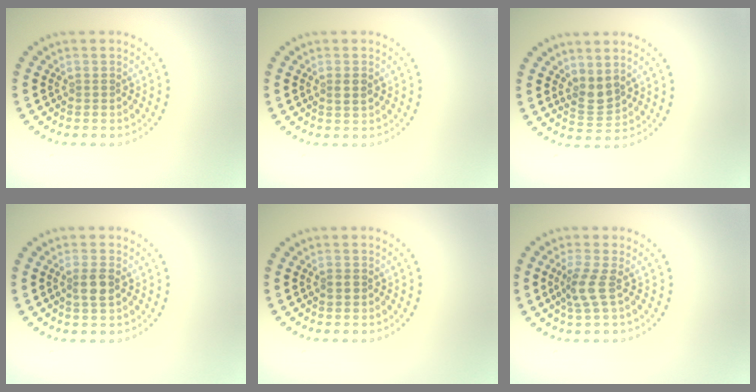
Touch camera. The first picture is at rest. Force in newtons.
{"total": 1.2, "press": 1.2, "slide": 0.3}
{"total": 2.1, "press": 1.8, "slide": 1.2}
{"total": 1.9, "press": 1.7, "slide": 0.7}
{"total": 1.1, "press": 1.0, "slide": 0.3}
{"total": 2.4, "press": 1.8, "slide": 1.6}